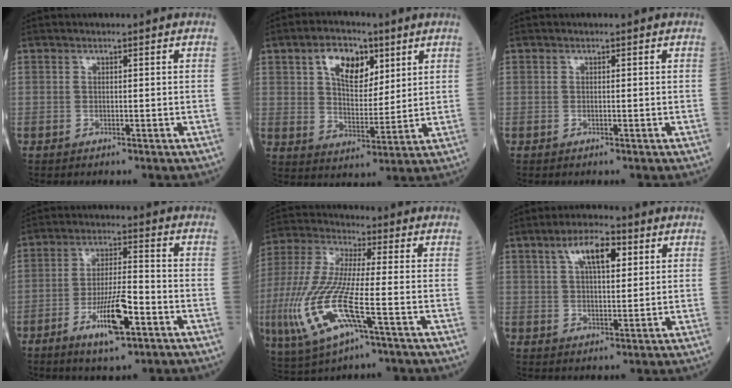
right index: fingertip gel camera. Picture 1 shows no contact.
{"total": 9.1, "force": [4.3, 5.0, 6.3], "torque": [-0.110, 0.016, 0.077]}
{"total": 0.0}
{"total": 9.4, "force": [-4.4, 1.7, 8.2], "torque": [-0.156, -0.006, -0.073]}
{"total": 15.7, "force": [-5.0, 2.8, 14.6], "torque": [-0.335, -0.020, -0.091]}
{"total": 7.4, "force": [3.3, 2.4, 6.2], "torque": [-0.111, 0.015, 0.055]}